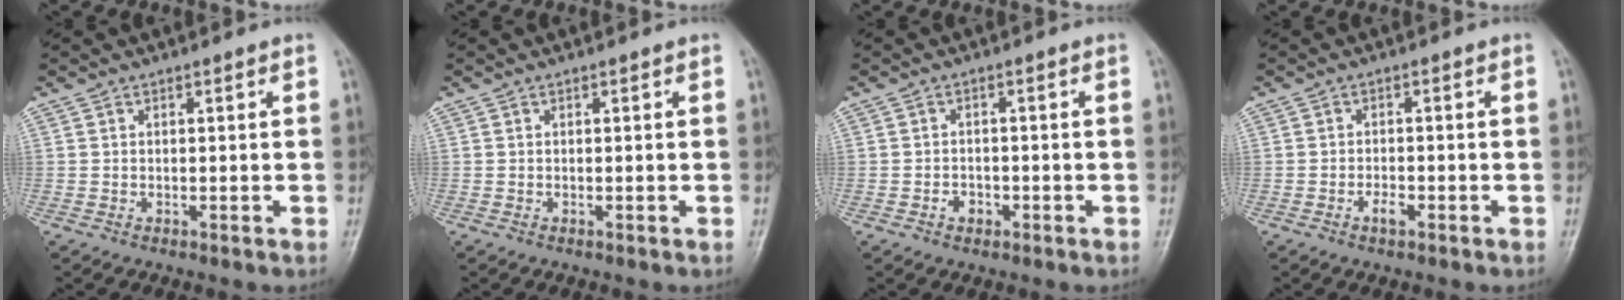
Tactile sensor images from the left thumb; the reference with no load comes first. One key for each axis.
{"total": 0.0}
{"total": 2.4, "fx": -1.1, "fy": 1.8, "fz": 1.1, "tx": -0.007, "ty": 0.012, "tz": -0.017}
{"total": 2.3, "fx": -1.2, "fy": 1.1, "fz": 1.6, "tx": -0.026, "ty": 0.008, "tz": -0.022}